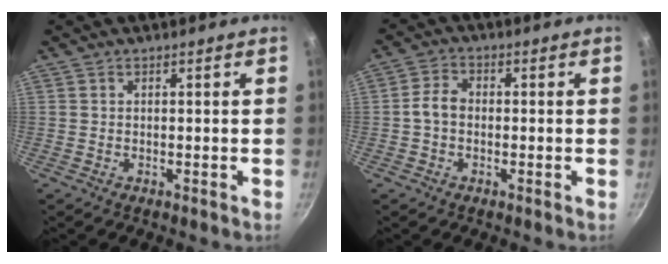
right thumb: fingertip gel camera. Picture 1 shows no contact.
{"total": 4.0, "force": [-0.6, 3.0, 2.6], "torque": [-0.045, 0.019, -0.019]}